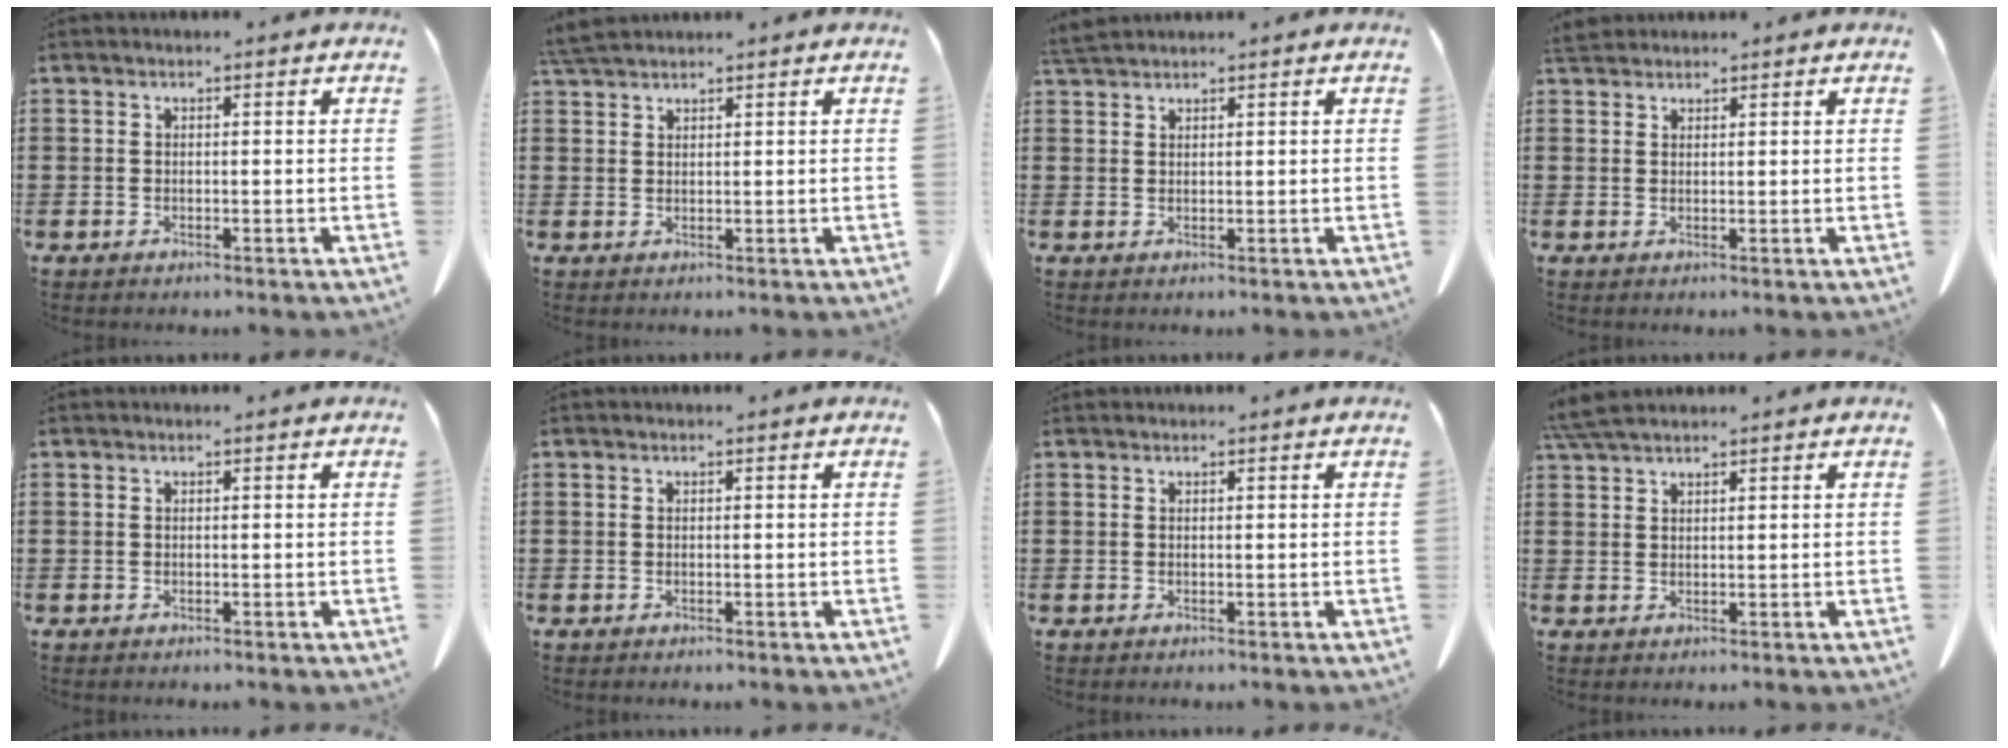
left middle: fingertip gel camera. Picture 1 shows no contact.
{"total": 3.2, "force": [2.8, 0.5, 1.4], "torque": [-0.035, -0.001, 0.056]}
{"total": 2.3, "force": [2.1, 0.3, 0.9], "torque": [-0.024, 0.001, 0.042]}
{"total": 2.5, "force": [2.2, 0.8, 0.8], "torque": [-0.024, 0.001, 0.044]}
{"total": 0.0}
{"total": 0.0}
{"total": 0.0}
{"total": 3.6, "force": [3.1, 0.5, 1.9], "torque": [-0.046, 0.000, 0.059]}